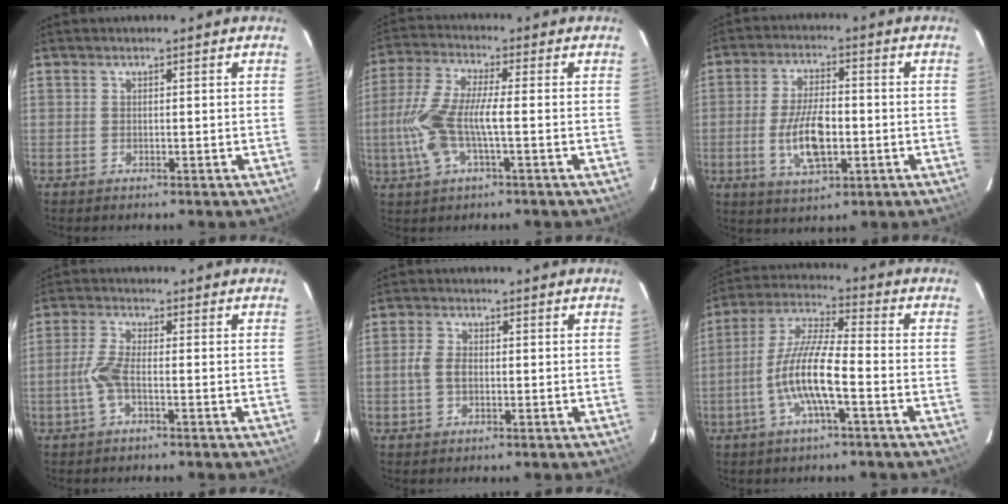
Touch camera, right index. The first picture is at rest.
{"total": 11.1, "force": [-2.2, 3.0, 10.4], "torque": [-0.231, 0.001, -0.040]}
{"total": 10.2, "force": [-2.1, 4.5, 8.9], "torque": [-0.175, -0.003, -0.034]}
{"total": 4.4, "force": [-1.4, 0.9, 4.1], "torque": [-0.095, 0.004, -0.029]}
{"total": 3.4, "force": [-0.5, 2.1, 2.7], "torque": [-0.058, 0.008, -0.008]}
{"total": 11.3, "force": [-3.8, 1.7, 10.5], "torque": [-0.220, 0.002, -0.075]}